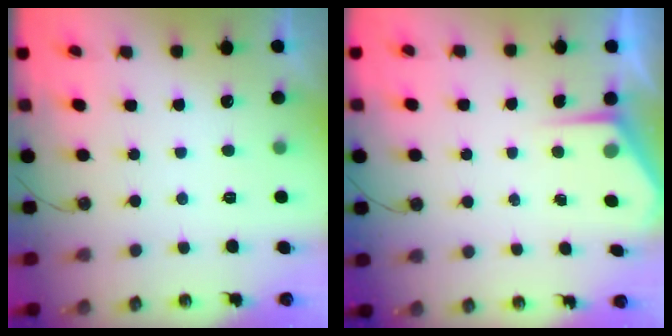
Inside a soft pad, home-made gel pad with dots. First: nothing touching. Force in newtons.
{"total": 3.5, "press": 3.5, "slide": 0.5}